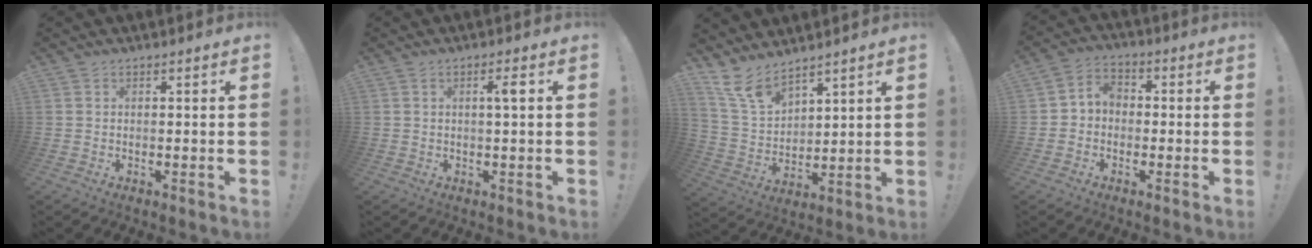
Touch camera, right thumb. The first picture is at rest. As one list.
[{"total": 2.9, "force": [0.5, -0.1, 2.9], "torque": [-0.049, 0.000, 0.001]}, {"total": 10.6, "force": [8.9, 4.0, 4.2], "torque": [-0.097, -0.059, 0.174]}, {"total": 5.2, "force": [-1.5, 4.3, 2.5], "torque": [-0.048, 0.025, -0.023]}]